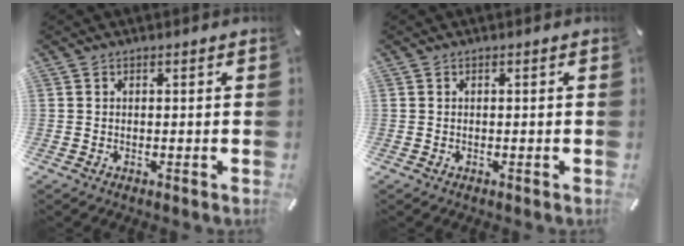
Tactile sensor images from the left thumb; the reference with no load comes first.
{"total": 0.0}